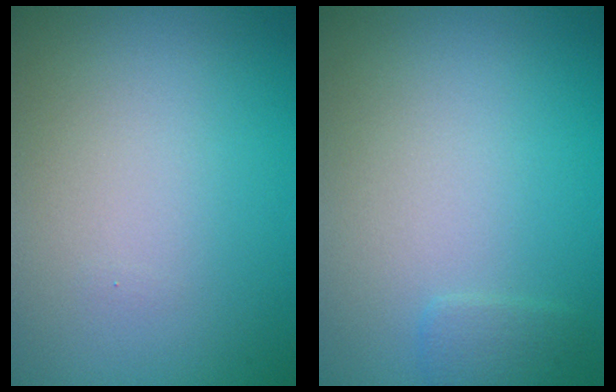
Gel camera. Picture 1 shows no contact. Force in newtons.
{"total": 0.9, "press": 0.9, "slide": 0.1}